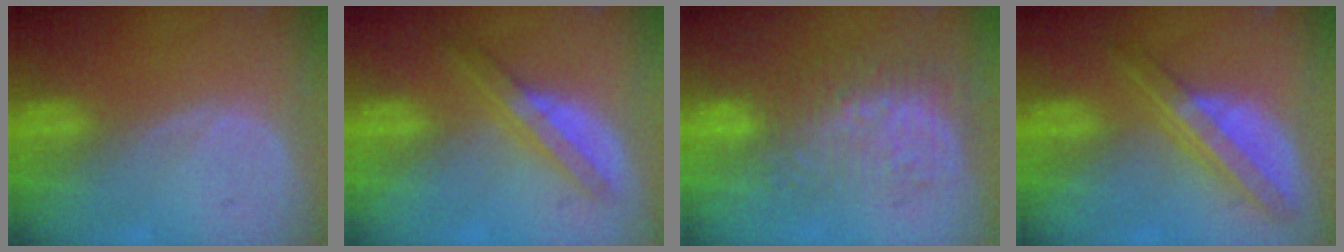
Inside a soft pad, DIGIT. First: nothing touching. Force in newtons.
{"total": 5.6, "press": 5.2, "slide": 1.9}
{"total": 9.9, "press": 8.7, "slide": 4.8}
{"total": 7.8, "press": 6.6, "slide": 4.1}